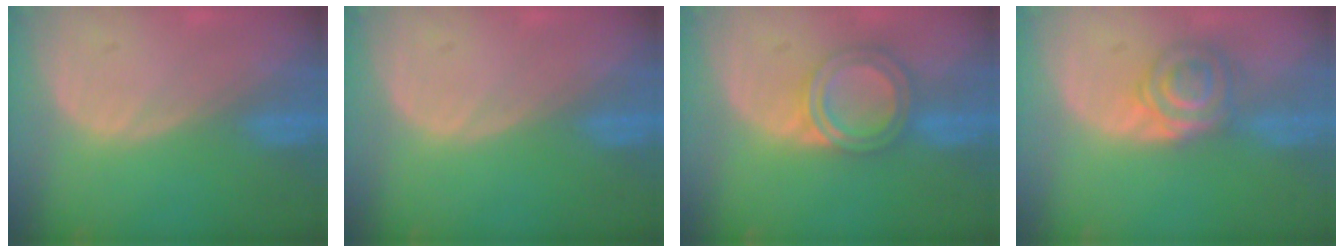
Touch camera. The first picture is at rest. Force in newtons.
{"total": 0.0}
{"total": 5.9, "press": 5.4, "slide": 2.4}
{"total": 6.3, "press": 5.6, "slide": 2.7}